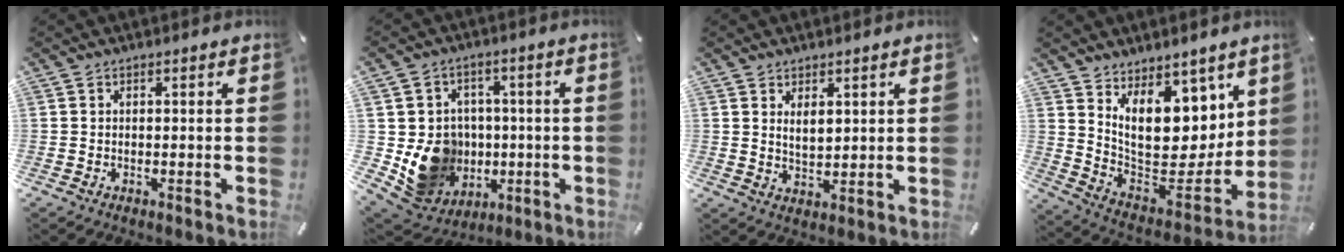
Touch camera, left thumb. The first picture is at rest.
{"total": 12.7, "force": [-1.6, 12.0, 4.0], "torque": [-0.078, 0.004, -0.011]}
{"total": 3.5, "force": [2.0, 1.8, 2.3], "torque": [-0.034, -0.008, 0.032]}
{"total": 15.7, "force": [7.8, 10.2, 9.0], "torque": [-0.139, -0.091, 0.151]}